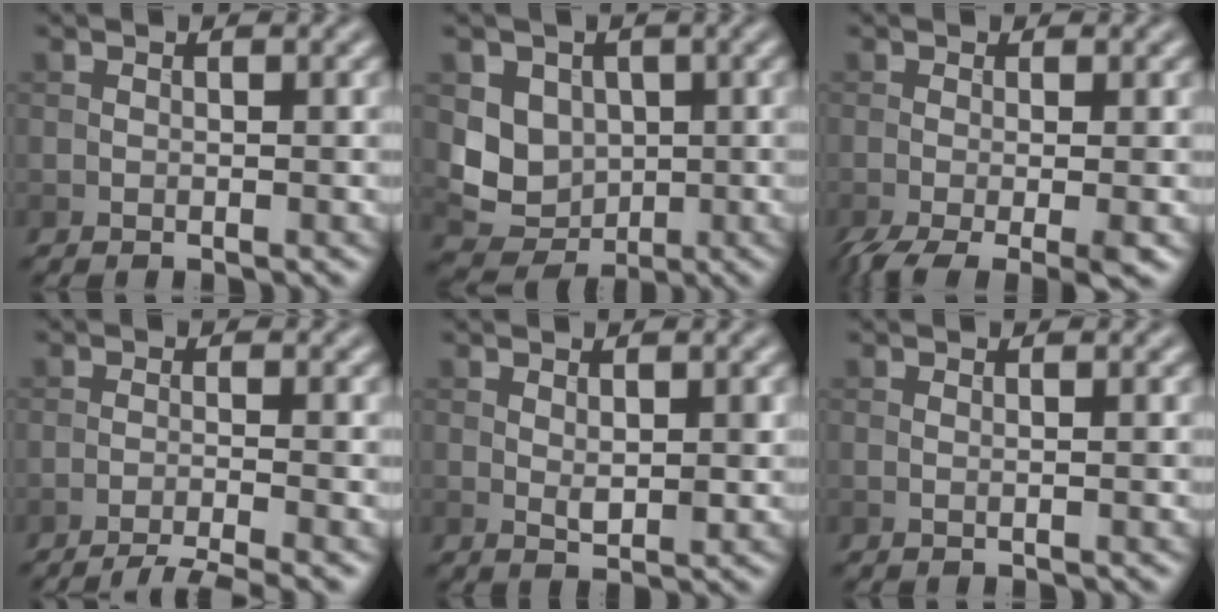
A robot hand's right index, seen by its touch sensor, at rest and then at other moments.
{"total": 4.5, "force": [0.5, 4.1, 1.8], "torque": [-0.025, -0.010, 0.009]}
{"total": 5.0, "force": [-2.3, 1.3, 4.3], "torque": [-0.069, -0.014, -0.043]}
{"total": 4.2, "force": [-3.1, 0.5, 2.7], "torque": [-0.037, -0.002, -0.065]}
{"total": 1.6, "force": [0.5, 0.7, 1.4], "torque": [-0.024, -0.006, 0.014]}
{"total": 0.8, "force": [0.2, 0.3, 0.7], "torque": [-0.006, 0.001, -0.002]}